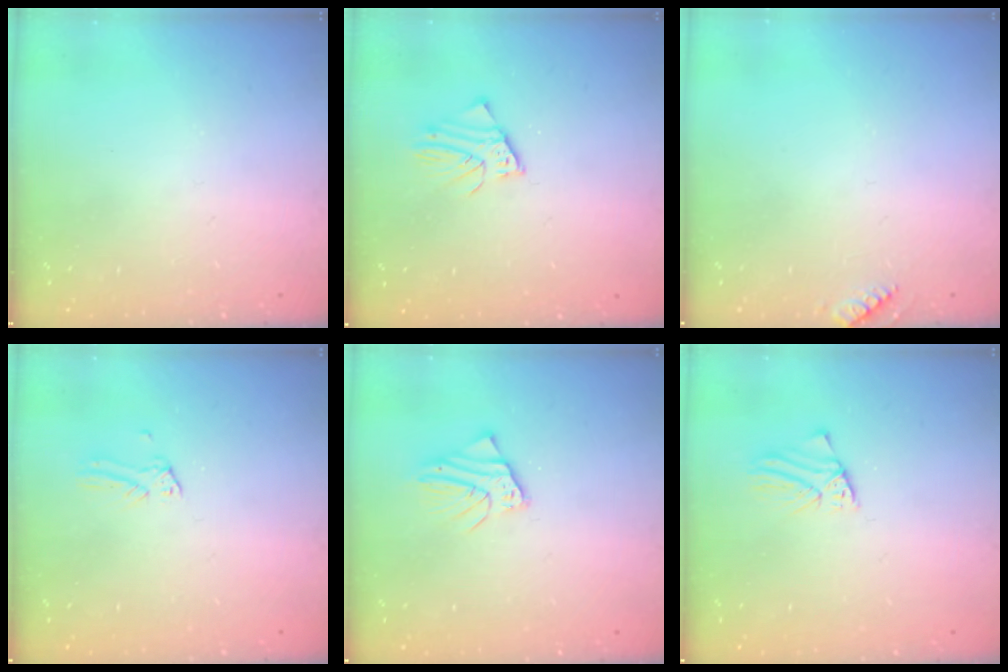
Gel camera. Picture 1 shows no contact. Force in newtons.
{"total": 1.8, "press": 1.8, "slide": 0.2}
{"total": 4.3, "press": 4.3, "slide": 0.6}
{"total": 0.0}
{"total": 2.9, "press": 2.8, "slide": 0.3}
{"total": 1.1, "press": 1.1, "slide": 0.1}